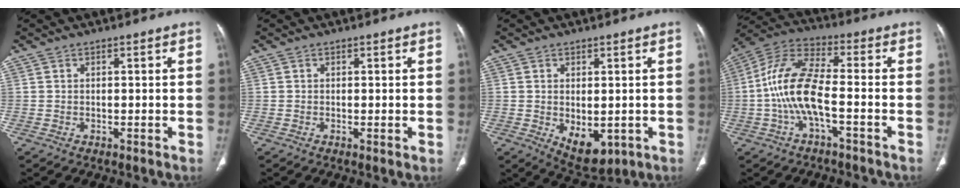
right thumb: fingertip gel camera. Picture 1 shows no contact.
{"total": 0.6, "force": [-0.1, 0.1, 0.6], "torque": [-0.014, -0.004, -0.002]}
{"total": 7.3, "force": [-1.5, 4.2, 5.8], "torque": [-0.072, -0.010, -0.003]}
{"total": 11.9, "force": [-2.7, 4.0, 10.8], "torque": [-0.237, 0.042, -0.056]}